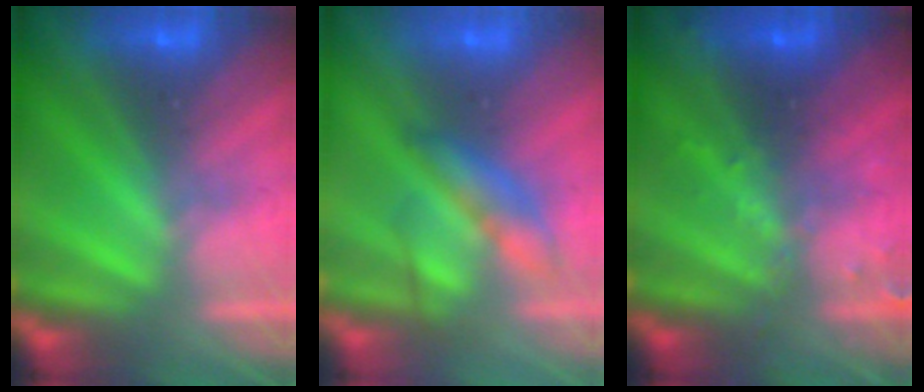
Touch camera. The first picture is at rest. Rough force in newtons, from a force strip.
{"total": 2.3}
{"total": 3.1}